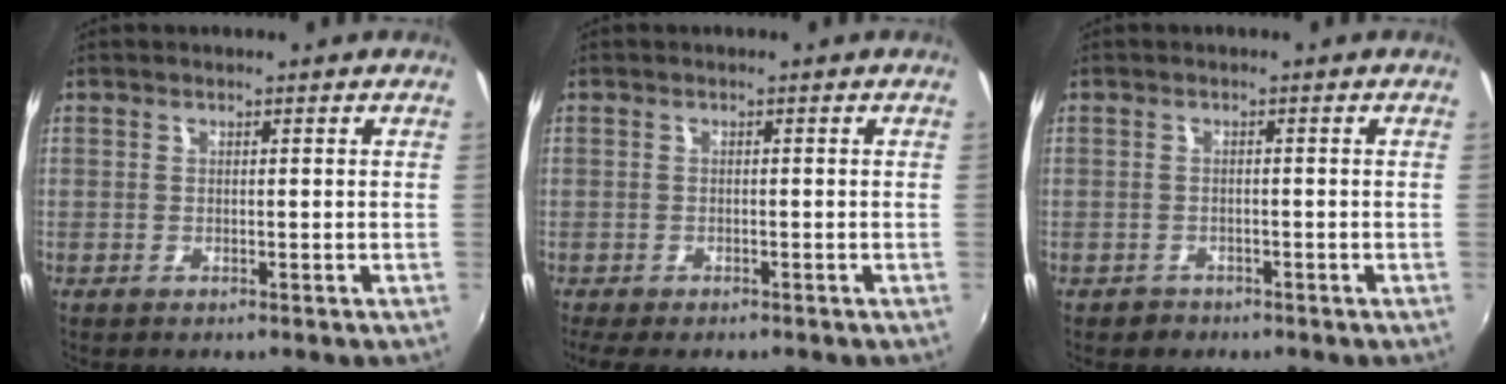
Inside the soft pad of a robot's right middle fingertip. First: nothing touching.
{"total": 4.5, "force": [-3.6, 1.6, 2.3], "torque": [-0.056, -0.025, -0.061]}
{"total": 1.9, "force": [-1.3, 1.4, 0.2], "torque": [-0.009, -0.001, -0.019]}